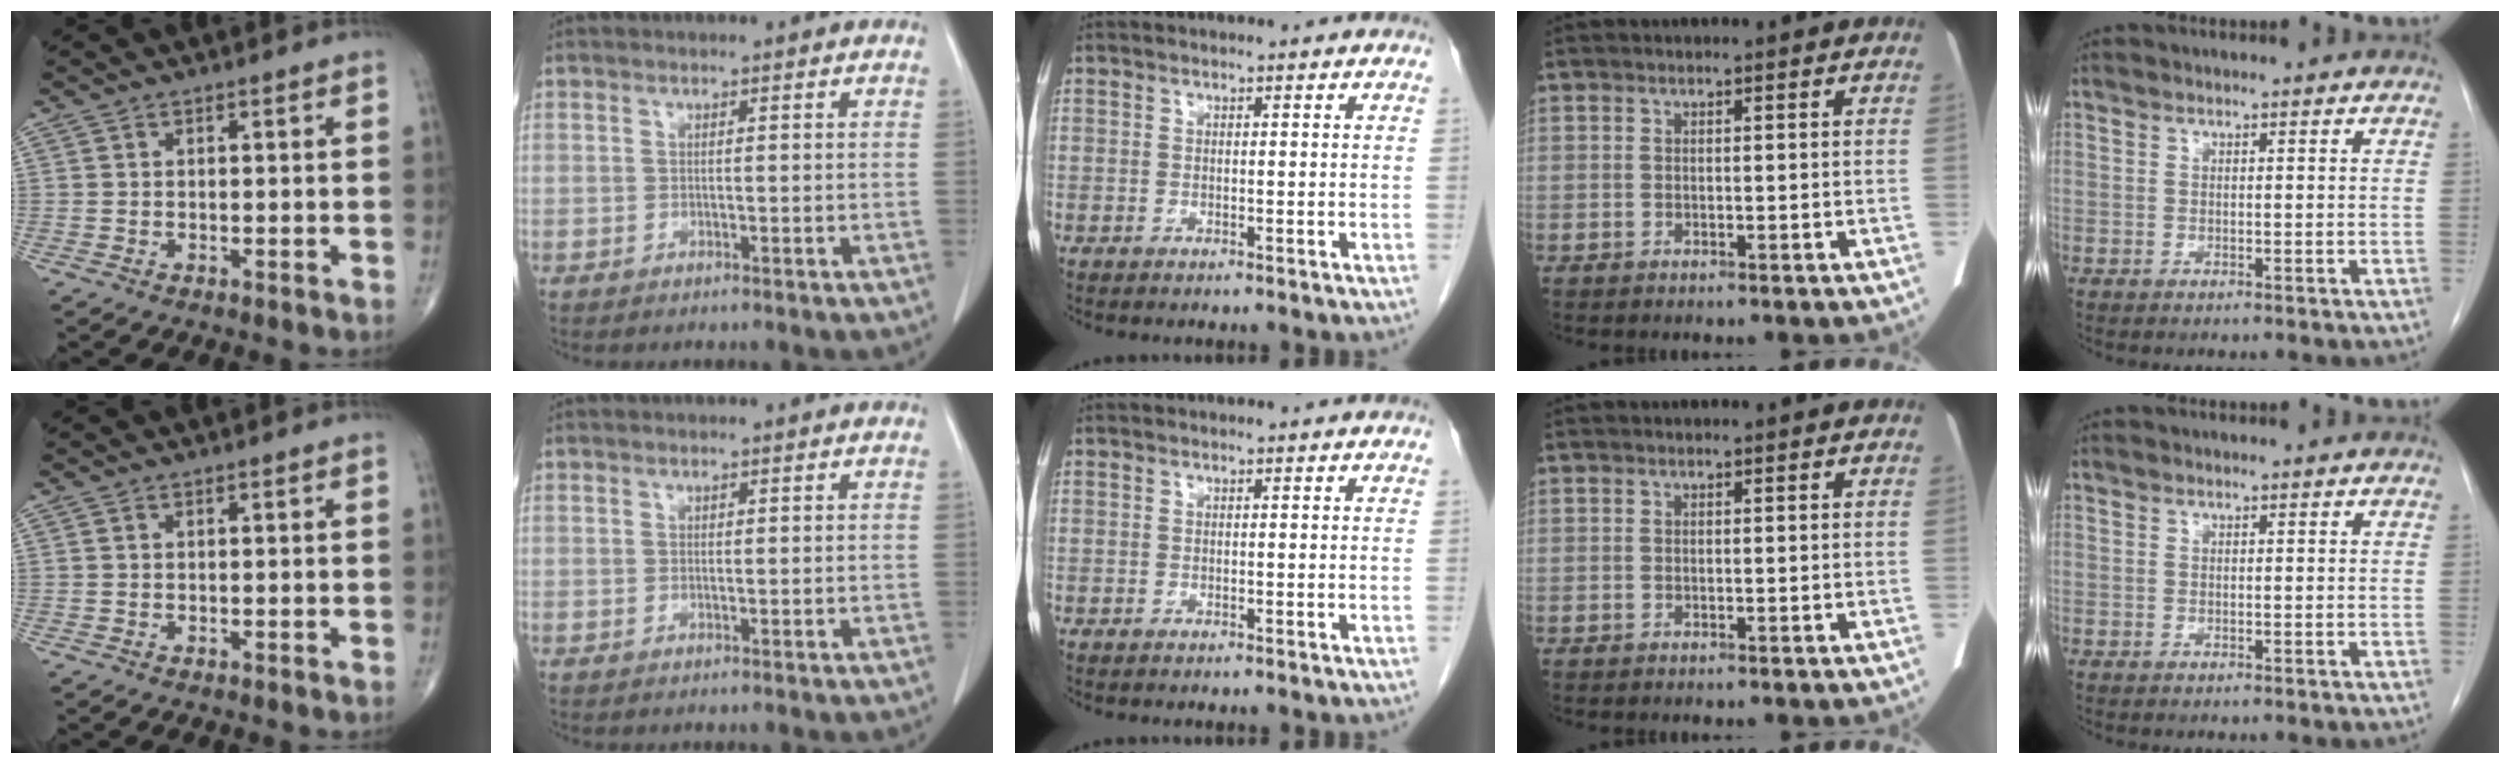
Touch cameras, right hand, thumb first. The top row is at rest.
{"index": {"total": 1.0, "force": [0.3, 0.8, 0.5], "torque": [-0.015, 0.007, 0.008]}}